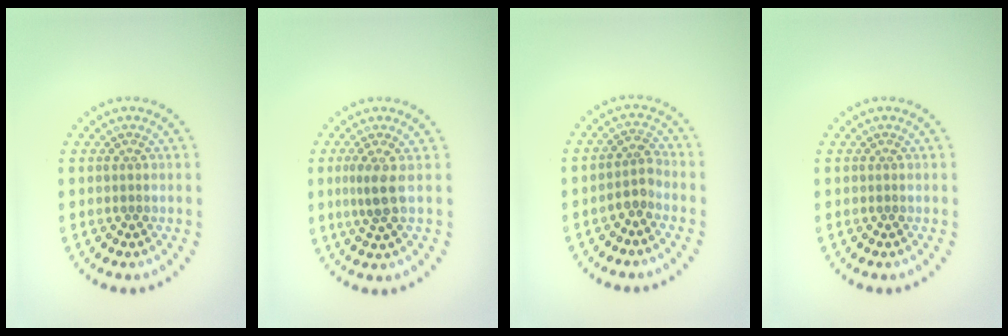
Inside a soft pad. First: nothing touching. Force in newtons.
{"total": 2.4, "press": 1.7, "slide": 1.6}
{"total": 1.9, "press": 1.6, "slide": 1.0}
{"total": 0.0}